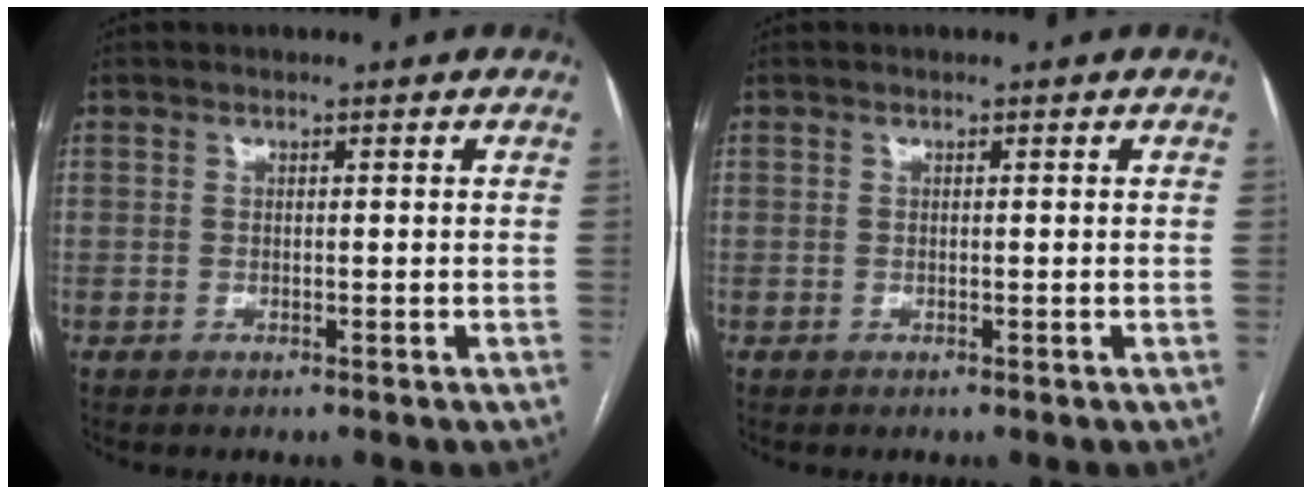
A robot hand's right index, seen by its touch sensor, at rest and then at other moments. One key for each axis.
{"total": 0.0}